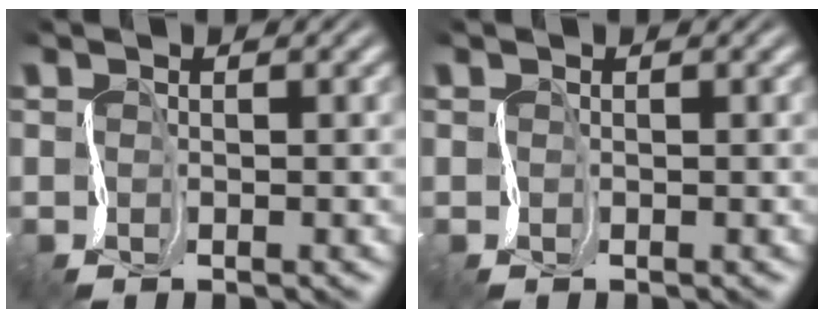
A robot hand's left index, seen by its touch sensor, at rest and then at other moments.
{"total": 0.0}